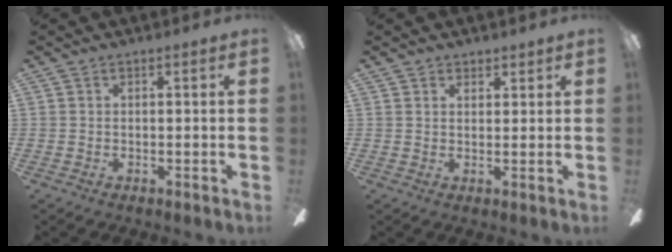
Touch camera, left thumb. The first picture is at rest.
{"total": 2.4, "force": [1.9, 1.3, -0.1], "torque": [0.008, -0.006, 0.037]}